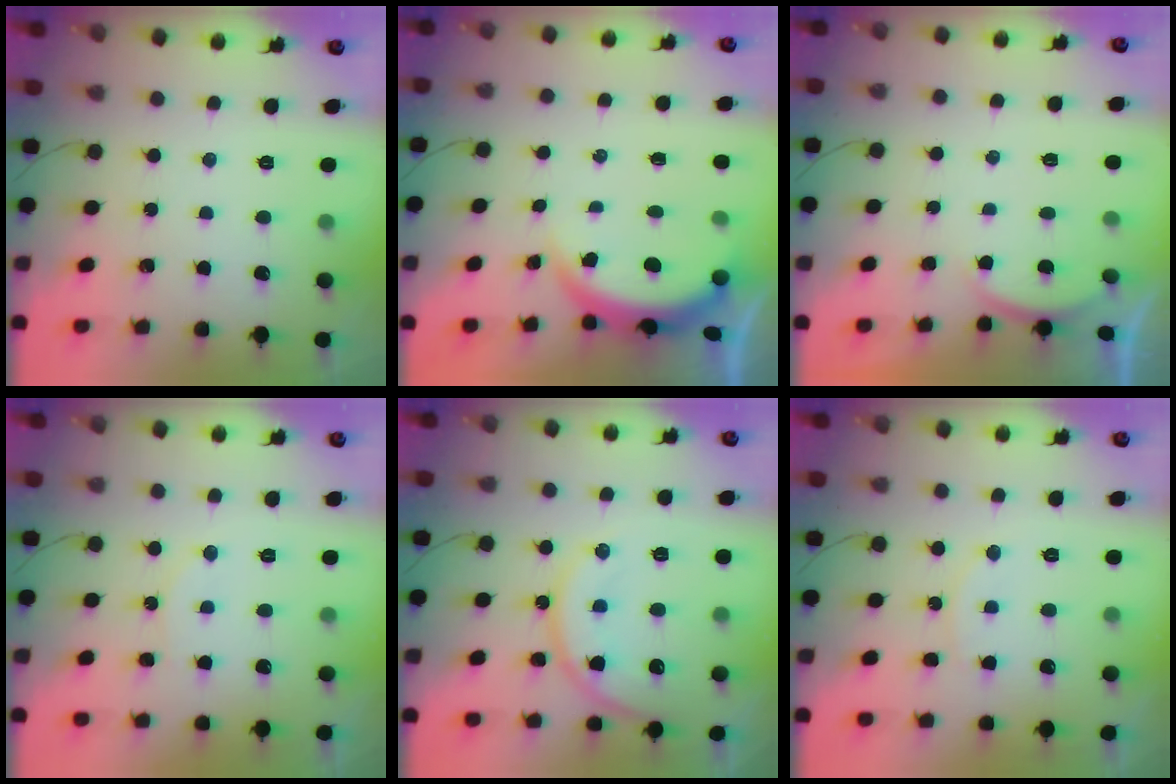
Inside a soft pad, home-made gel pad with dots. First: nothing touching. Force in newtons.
{"total": 3.8, "press": 3.7, "slide": 0.7}
{"total": 2.0, "press": 1.9, "slide": 0.6}
{"total": 5.9, "press": 5.5, "slide": 2.2}
{"total": 14.3, "press": 14.2, "slide": 1.6}
{"total": 6.4, "press": 6.4, "slide": 0.3}